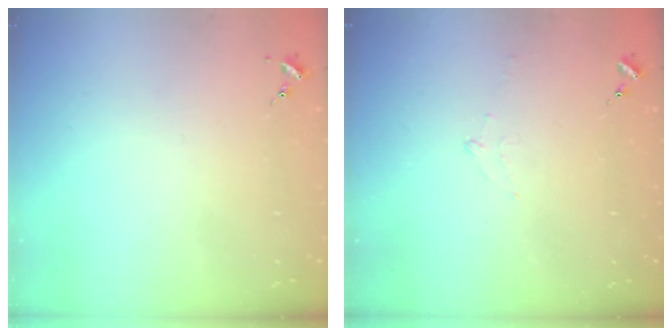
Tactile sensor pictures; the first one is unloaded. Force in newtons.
{"total": 6.7, "press": 6.7, "slide": 0.7}